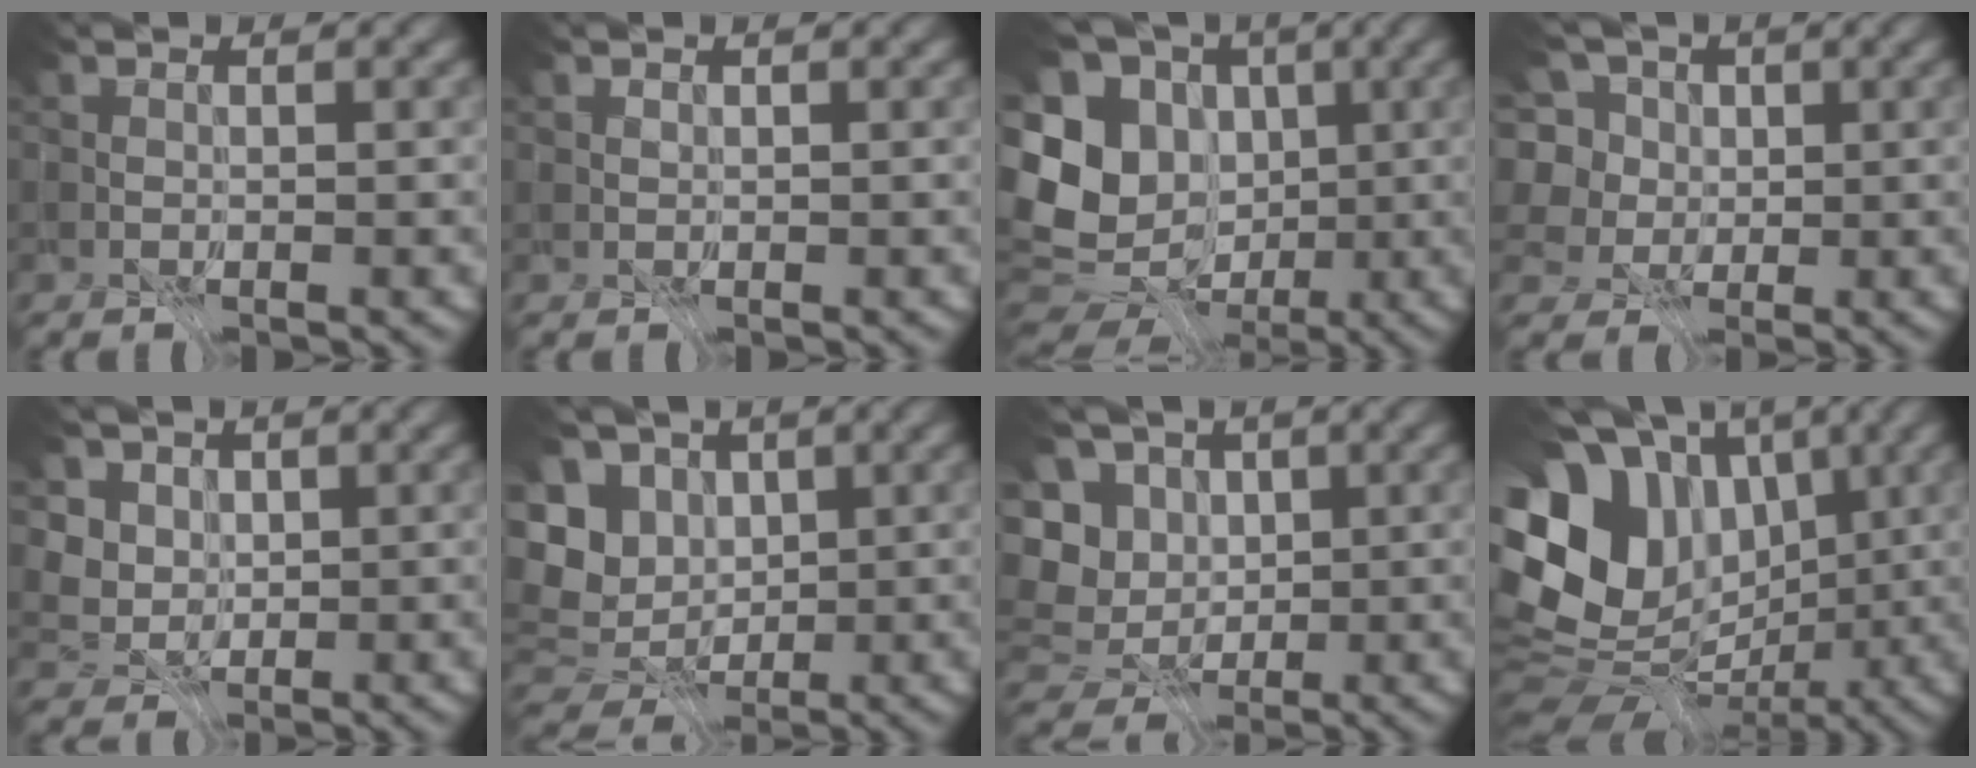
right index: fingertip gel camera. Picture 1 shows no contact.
{"total": 2.0, "force": [1.2, 1.3, 0.9], "torque": [-0.013, 0.006, 0.015]}
{"total": 12.6, "force": [-2.9, 10.1, 6.9], "torque": [-0.157, -0.001, -0.041]}
{"total": 5.7, "force": [1.9, 4.3, 3.2], "torque": [-0.078, 0.019, 0.004]}
{"total": 5.8, "force": [2.2, 4.5, 3.0], "torque": [-0.063, 0.004, 0.019]}
{"total": 8.2, "force": [0.1, 6.4, 5.0], "torque": [-0.097, 0.002, 0.000]}
{"total": 8.8, "force": [0.1, 7.6, 4.5], "torque": [-0.117, 0.008, -0.005]}
{"total": 10.9, "force": [0.1, 8.2, 7.1], "torque": [-0.143, 0.009, 0.028]}